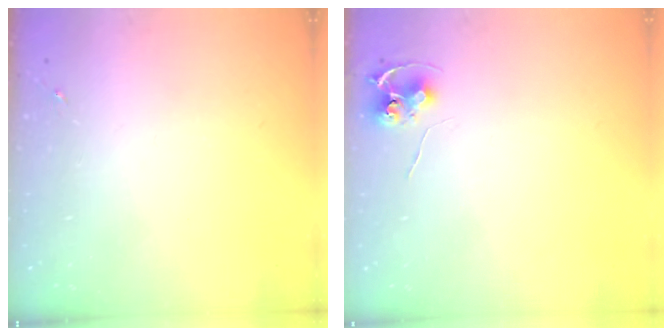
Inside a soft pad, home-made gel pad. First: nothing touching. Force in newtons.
{"total": 6.9, "press": 6.9, "slide": 0.5}